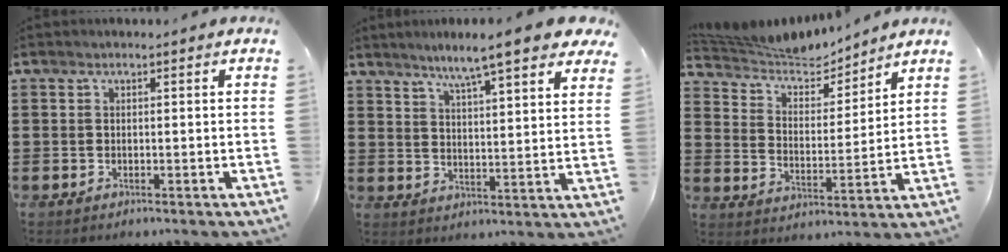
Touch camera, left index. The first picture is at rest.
{"total": 7.6, "force": [6.3, -0.1, 4.3], "torque": [-0.089, -0.032, 0.102]}
{"total": 6.4, "force": [6.1, 1.4, 1.2], "torque": [-0.056, -0.037, 0.106]}